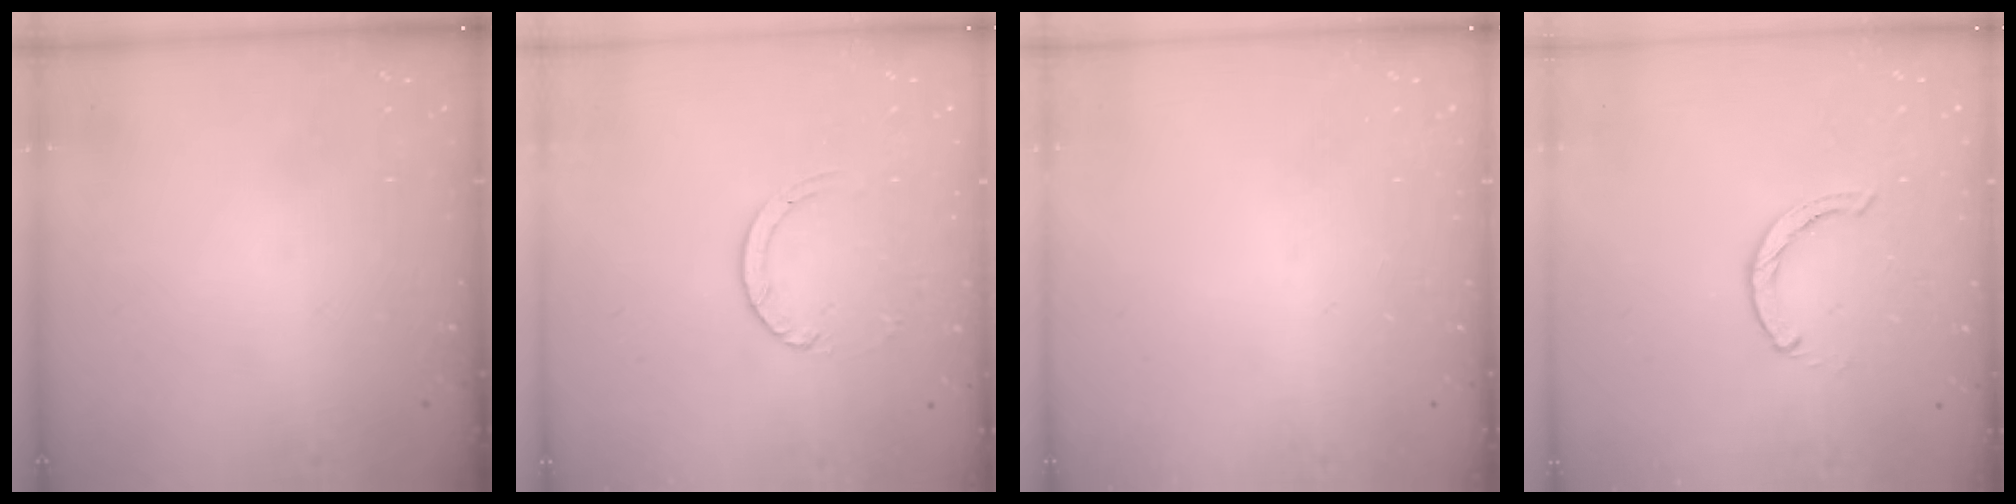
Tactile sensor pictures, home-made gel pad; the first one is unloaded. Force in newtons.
{"total": 3.9, "press": 3.9, "slide": 0.4}
{"total": 0.0}
{"total": 0.0}